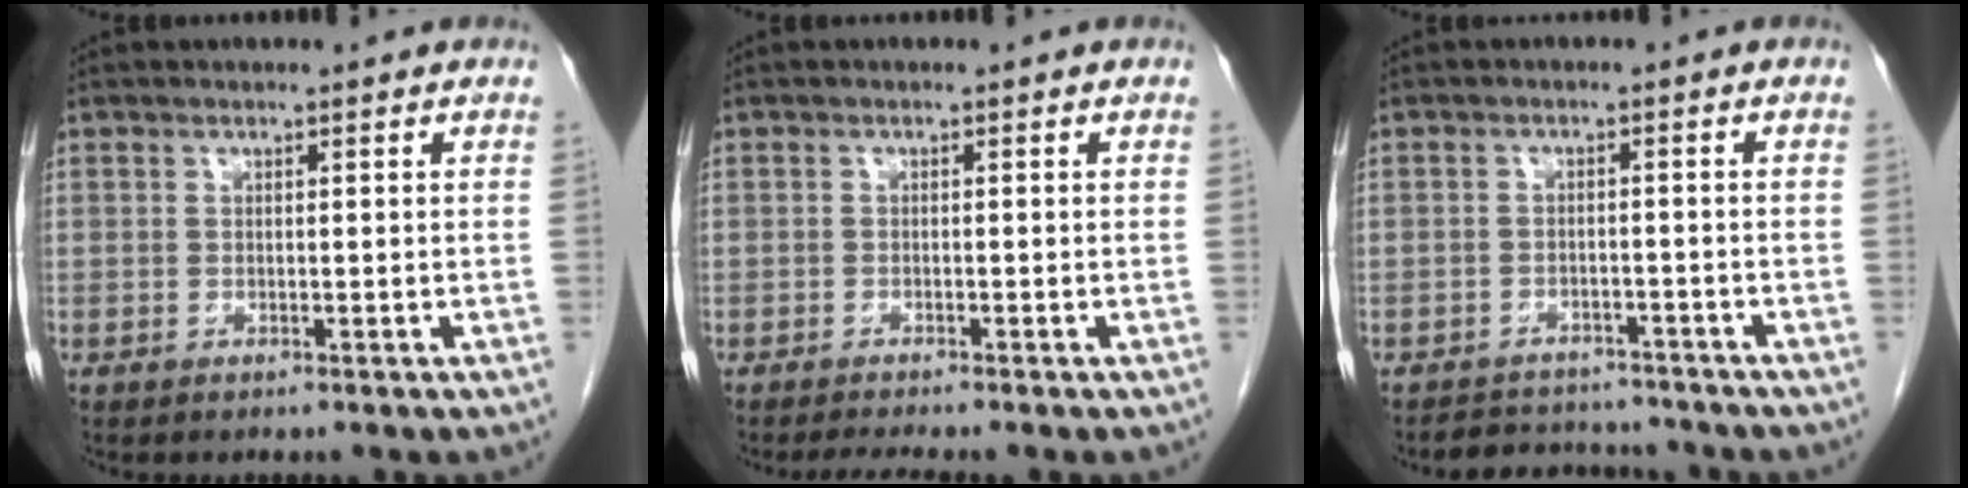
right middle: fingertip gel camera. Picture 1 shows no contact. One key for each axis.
{"total": 2.4, "fx": -2.1, "fy": -0.5, "fz": 1.0, "tx": -0.023, "ty": -0.010, "tz": -0.036}
{"total": 6.2, "fx": -5.9, "fy": 1.7, "fz": 0.2, "tx": -0.001, "ty": 0.007, "tz": -0.082}